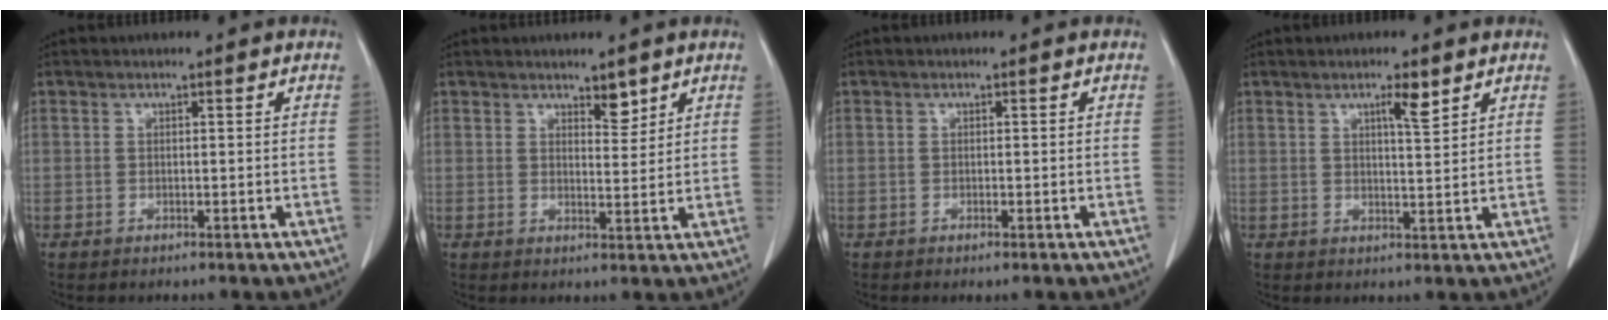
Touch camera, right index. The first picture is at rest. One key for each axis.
{"total": 2.6, "fx": 2.0, "fy": 1.0, "fz": 1.4, "tx": -0.018, "ty": -0.008, "tz": 0.034}
{"total": 0.6, "fx": -0.4, "fy": -0.1, "fz": 0.4, "tx": -0.010, "ty": -0.002, "tz": -0.005}
{"total": 3.4, "fx": 2.1, "fy": 0.3, "fz": 2.6, "tx": -0.044, "ty": -0.003, "tz": 0.033}